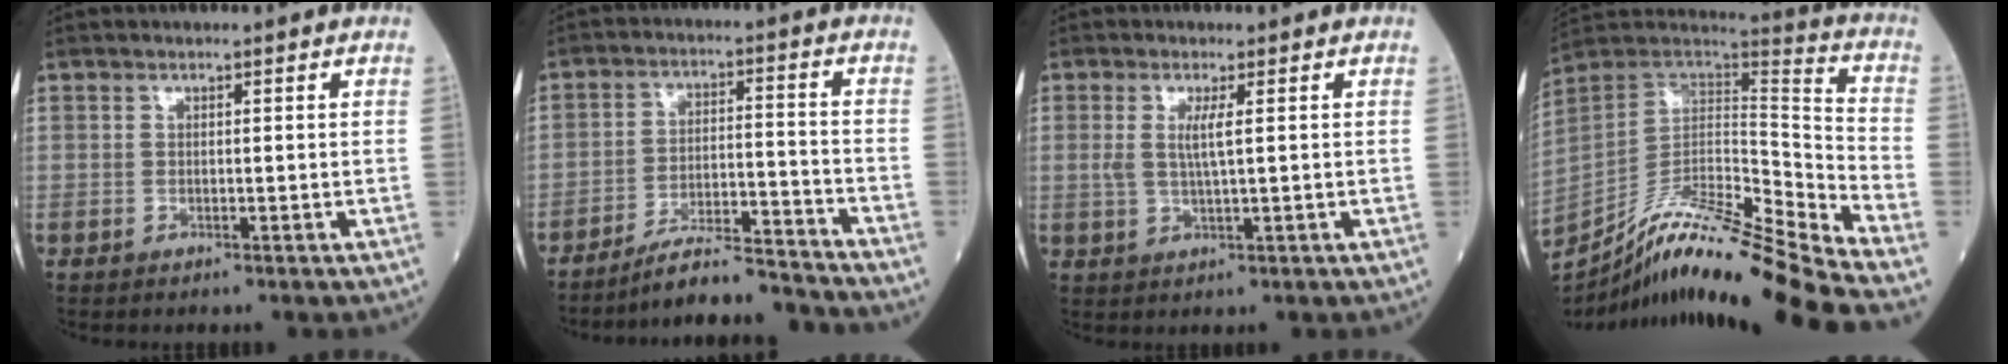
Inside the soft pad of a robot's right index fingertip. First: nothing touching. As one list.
[{"total": 10.6, "force": [-10.2, -0.3, 2.7], "torque": [-0.036, 0.009, -0.175]}, {"total": 3.0, "force": [0.7, 0.0, 3.0], "torque": [-0.066, -0.002, 0.013]}, {"total": 23.9, "force": [-20.9, -2.3, 11.4], "torque": [-0.185, -0.016, -0.353]}]